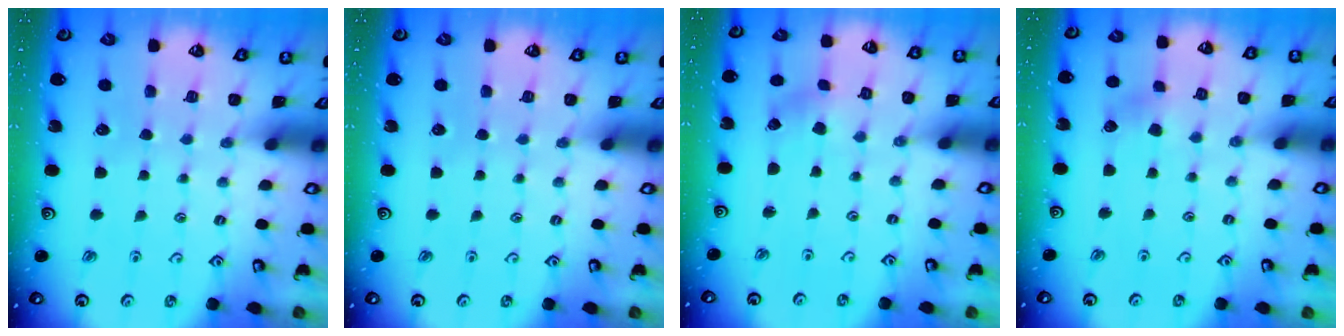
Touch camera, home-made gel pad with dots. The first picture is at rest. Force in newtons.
{"total": 0.0}
{"total": 1.2, "press": 1.2, "slide": 0.1}
{"total": 4.5, "press": 4.4, "slide": 0.5}